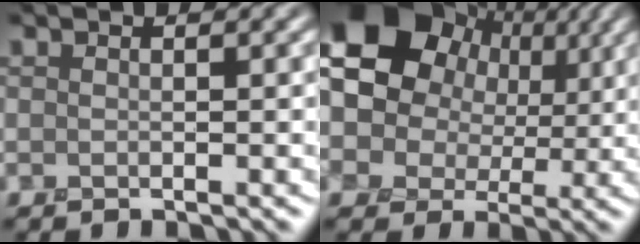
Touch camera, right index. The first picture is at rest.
{"total": 19.5, "force": [6.5, 15.5, 10.0], "torque": [-0.206, 0.037, 0.081]}